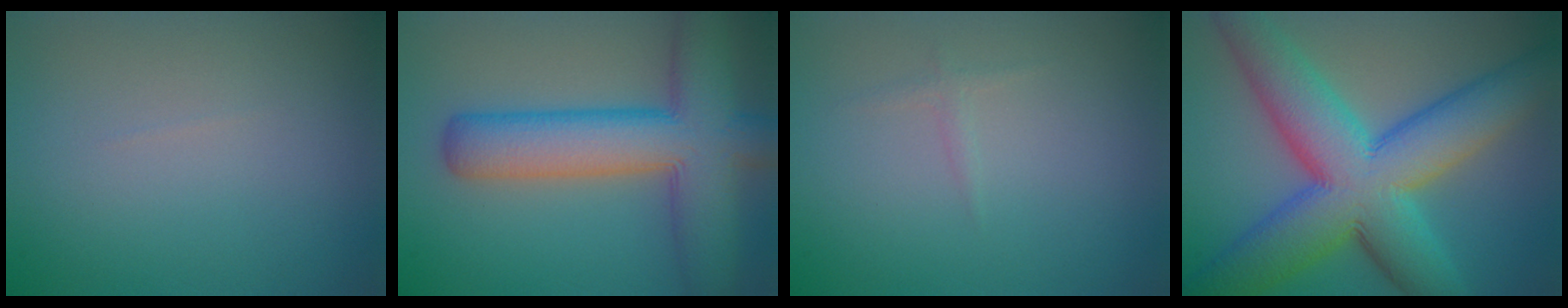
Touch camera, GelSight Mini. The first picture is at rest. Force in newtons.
{"total": 9.8, "press": 9.8, "slide": 0.3}
{"total": 0.7, "press": 0.7, "slide": 0.0}
{"total": 13.5, "press": 13.5, "slide": 0.2}